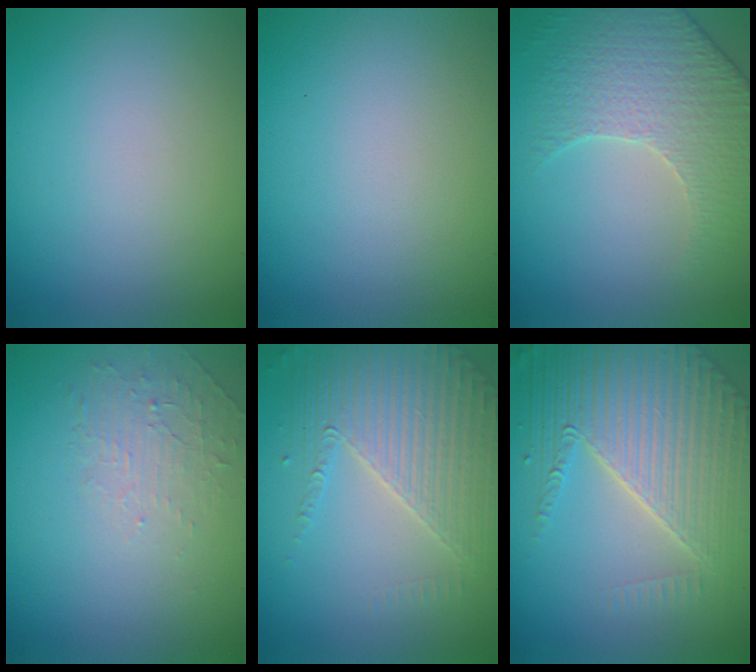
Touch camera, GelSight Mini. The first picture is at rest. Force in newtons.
{"total": 0.0}
{"total": 4.3, "press": 4.2, "slide": 0.9}
{"total": 1.8, "press": 0.5, "slide": 1.7}
{"total": 4.0, "press": 3.8, "slide": 1.2}
{"total": 7.4, "press": 5.6, "slide": 4.8}